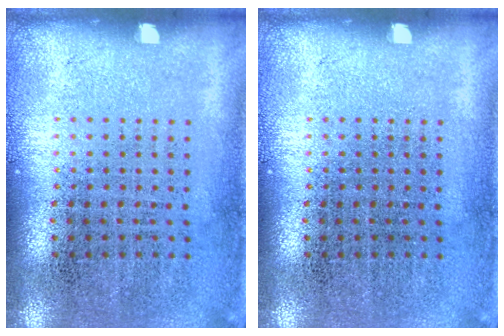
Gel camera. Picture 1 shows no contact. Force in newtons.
{"total": 0.0}